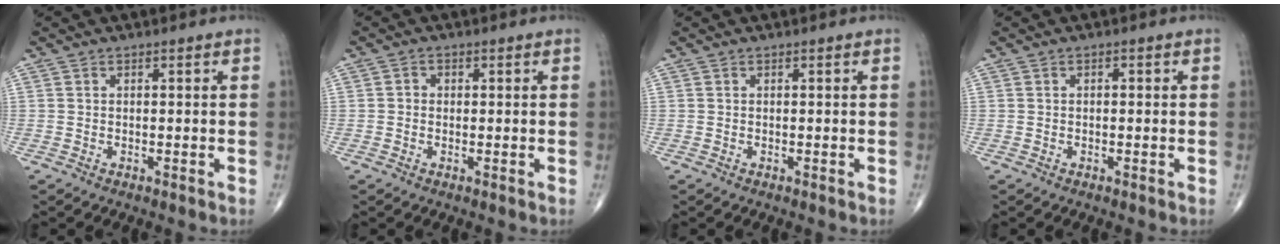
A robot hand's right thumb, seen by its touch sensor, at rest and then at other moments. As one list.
[{"total": 1.2, "force": [0.0, 1.1, 0.5], "torque": [-0.002, 0.004, -0.003]}, {"total": 0.0}, {"total": 0.8, "force": [0.1, 0.4, 0.7], "torque": [-0.011, 0.001, 0.001]}]